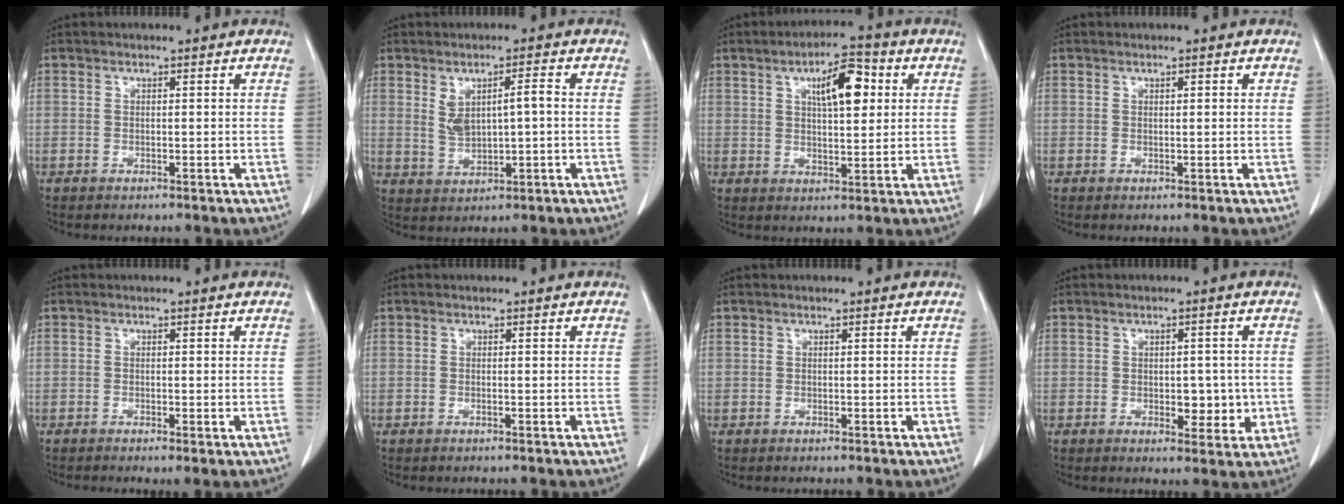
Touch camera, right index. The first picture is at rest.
{"total": 5.0, "force": [0.8, 1.6, 4.6], "torque": [-0.089, 0.011, 0.026]}
{"total": 8.5, "force": [2.9, 2.7, 7.5], "torque": [-0.119, 0.014, 0.046]}
{"total": 0.6, "force": [0.3, 0.1, 0.5], "torque": [-0.009, 0.000, 0.004]}
{"total": 1.2, "force": [-0.5, 0.2, 1.1], "torque": [-0.018, -0.003, -0.005]}
{"total": 0.0}
{"total": 0.0}
{"total": 4.5, "force": [-0.4, 2.6, 3.7], "torque": [-0.036, -0.001, 0.001]}